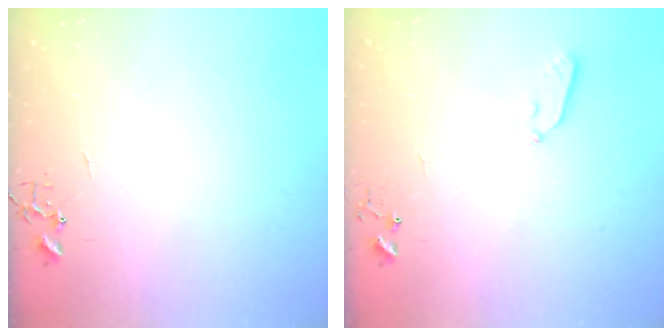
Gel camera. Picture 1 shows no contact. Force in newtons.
{"total": 4.2, "press": 4.2, "slide": 0.5}